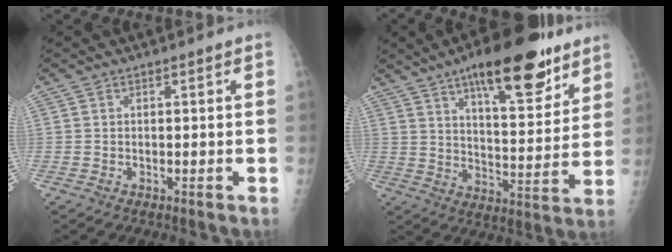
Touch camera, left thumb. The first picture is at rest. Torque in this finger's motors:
{"motor_torque": [0.58, 0.48, 1.37, -1.16, 0.34]}